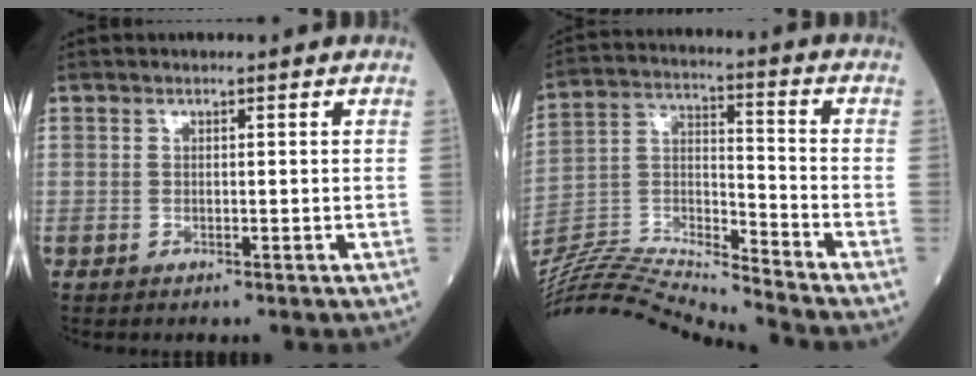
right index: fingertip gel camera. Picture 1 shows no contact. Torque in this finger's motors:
{"motor_torque": [-0.27, -0.30, -0.06, -0.03]}